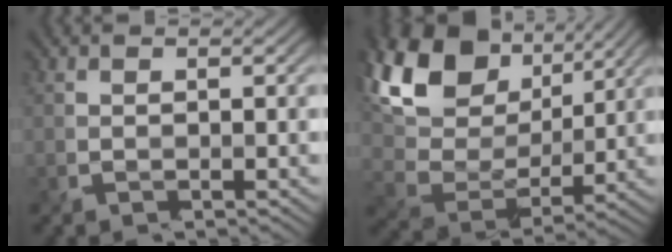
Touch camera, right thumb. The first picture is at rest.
{"total": 15.6, "force": [6.6, 9.4, 10.5], "torque": [-0.252, 0.020, 0.132]}